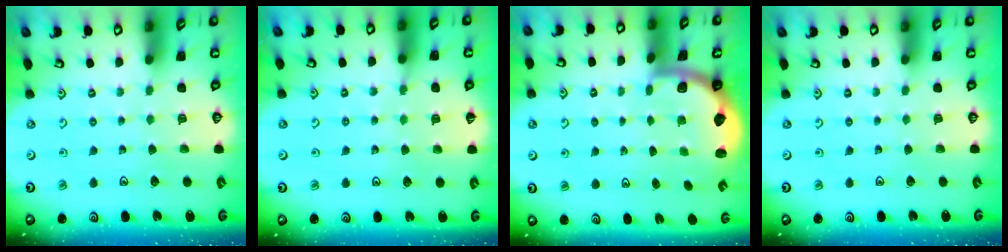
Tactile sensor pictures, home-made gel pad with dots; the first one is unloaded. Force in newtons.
{"total": 4.9, "press": 4.9, "slide": 0.8}
{"total": 2.0, "press": 1.9, "slide": 0.5}
{"total": 0.0}